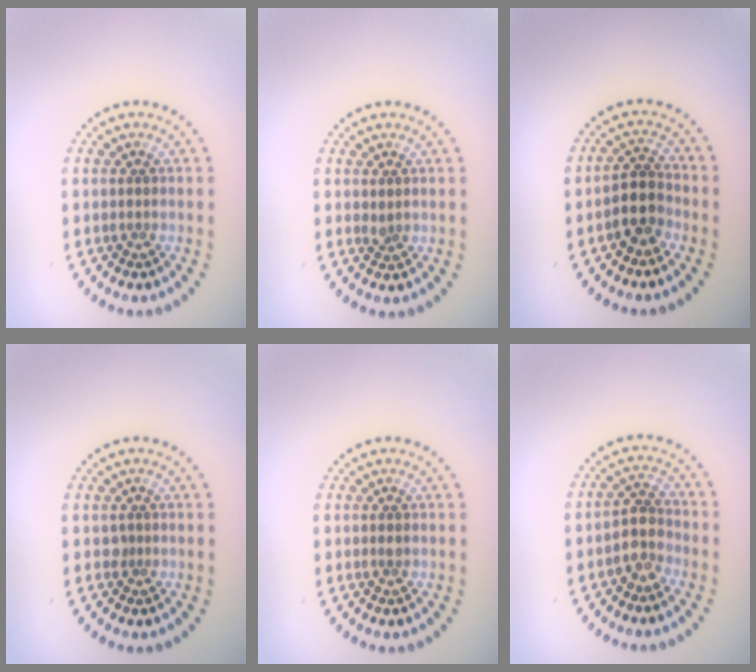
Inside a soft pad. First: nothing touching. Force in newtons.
{"total": 0.6, "press": 0.5, "slide": 0.3}
{"total": 2.9, "press": 2.7, "slide": 1.1}
{"total": 0.6, "press": 0.4, "slide": 0.4}
{"total": 0.5, "press": 0.5, "slide": 0.1}
{"total": 2.7, "press": 2.3, "slide": 1.3}